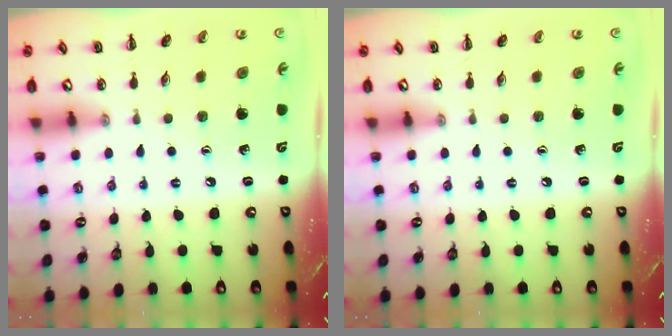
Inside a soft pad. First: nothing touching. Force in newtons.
{"total": 0.0}